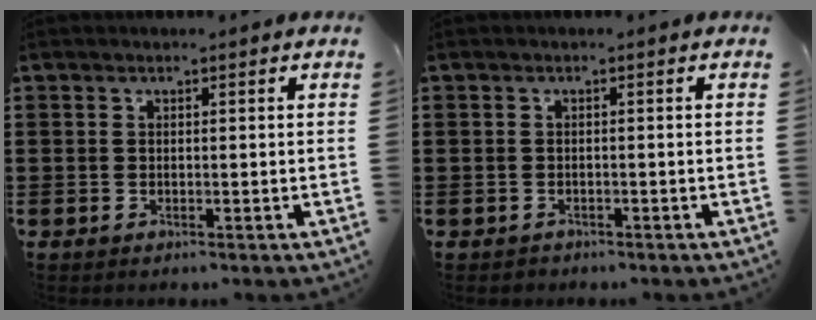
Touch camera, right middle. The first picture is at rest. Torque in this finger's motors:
{"motor_torque": [0.11, -0.04, -0.04, 0.01]}